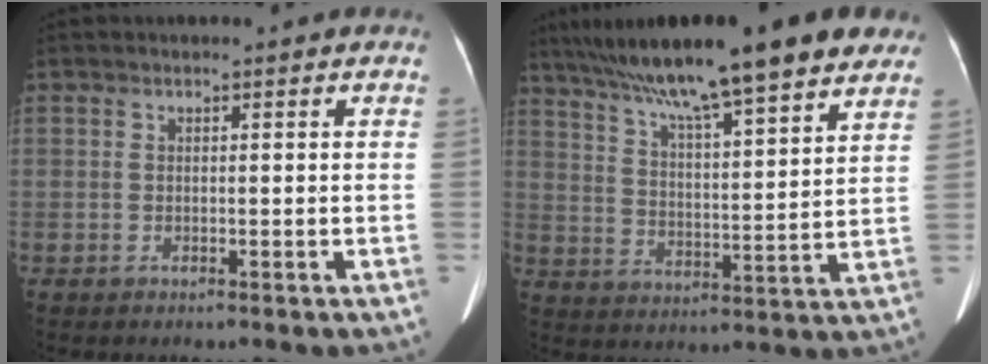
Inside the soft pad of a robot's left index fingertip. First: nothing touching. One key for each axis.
{"total": 21.7, "fx": 16.6, "fy": 2.3, "fz": 13.8, "tx": -0.230, "ty": 0.033, "tz": 0.248}